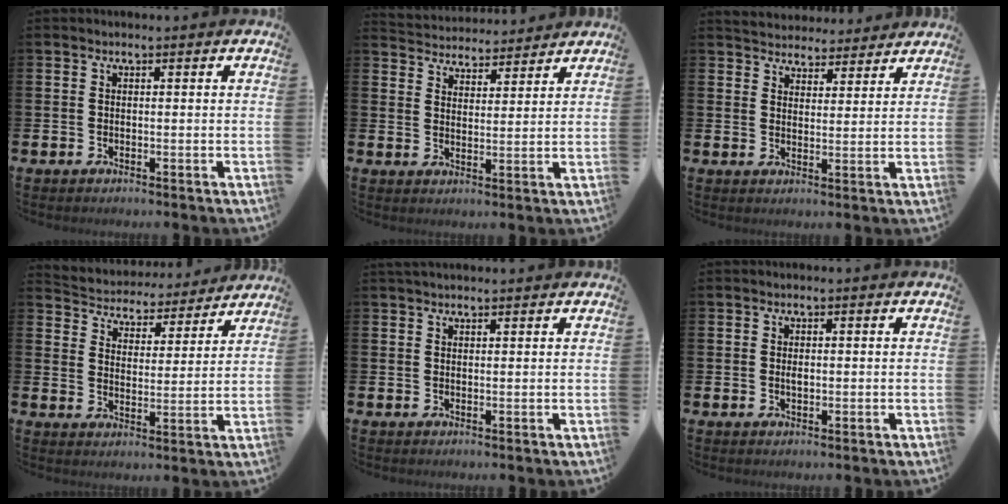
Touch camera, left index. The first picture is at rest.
{"total": 4.4, "force": [4.3, 0.8, -0.4], "torque": [-0.016, -0.026, 0.078]}
{"total": 4.2, "force": [4.0, 1.1, -0.4], "torque": [-0.008, -0.027, 0.072]}
{"total": 4.5, "force": [4.3, 1.5, -0.1], "torque": [-0.024, -0.044, 0.069]}
{"total": 1.3, "force": [1.2, 0.3, 0.4], "torque": [0.000, -0.001, 0.021]}
{"total": 0.8, "force": [0.0, 0.4, 0.7], "torque": [-0.013, 0.001, -0.001]}